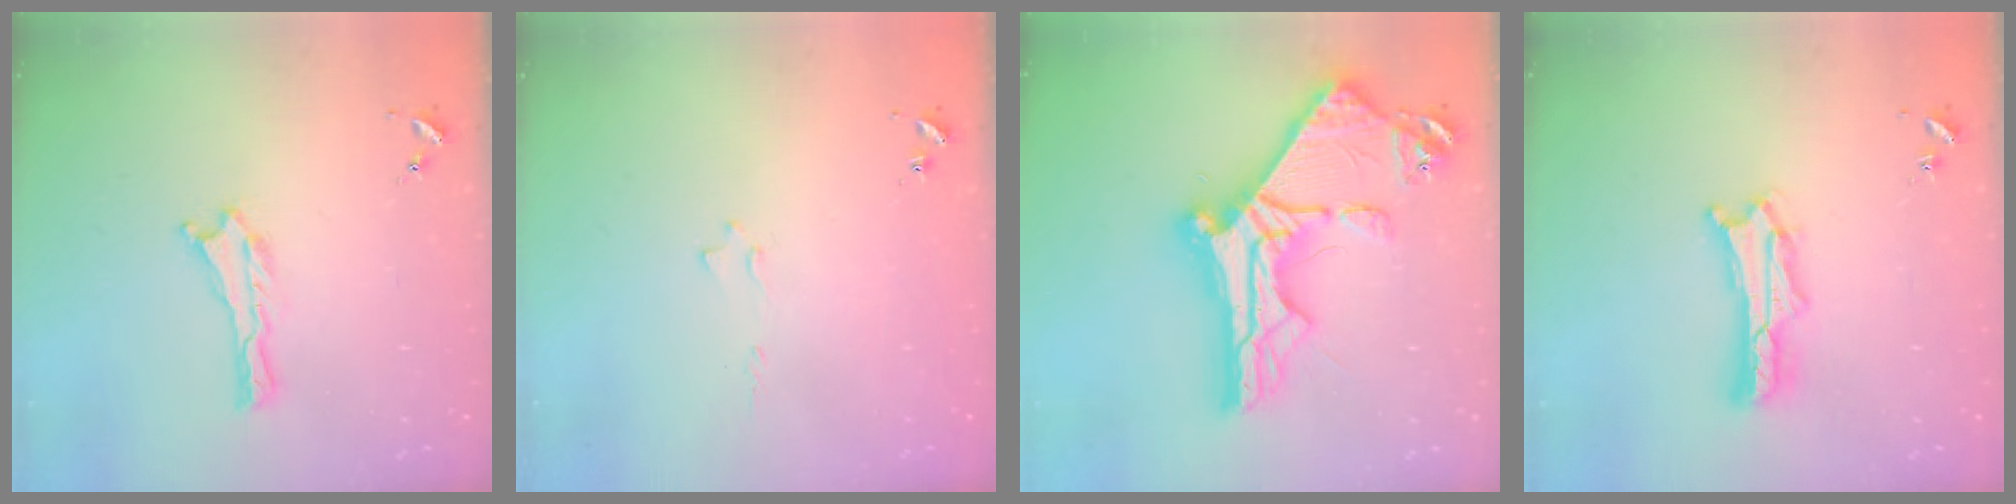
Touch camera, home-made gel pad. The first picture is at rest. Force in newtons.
{"total": 0.5, "press": 0.5, "slide": 0.2}
{"total": 16.5, "press": 16.4, "slide": 1.9}
{"total": 3.6, "press": 3.6, "slide": 0.4}